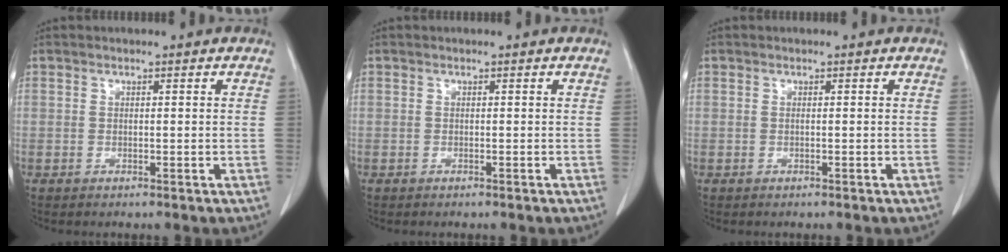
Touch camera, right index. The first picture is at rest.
{"total": 0.0}
{"total": 0.0}